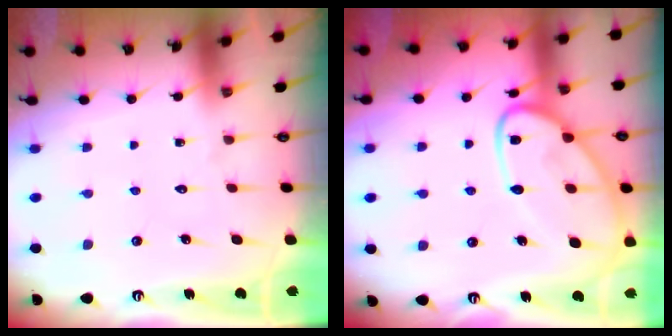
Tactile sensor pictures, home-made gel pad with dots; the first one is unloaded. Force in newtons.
{"total": 15.7, "press": 15.7, "slide": 1.3}